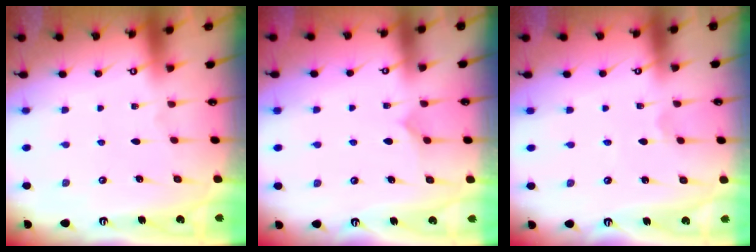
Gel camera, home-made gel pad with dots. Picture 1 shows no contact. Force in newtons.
{"total": 5.1, "press": 5.1, "slide": 0.5}
{"total": 1.0, "press": 1.0, "slide": 0.1}